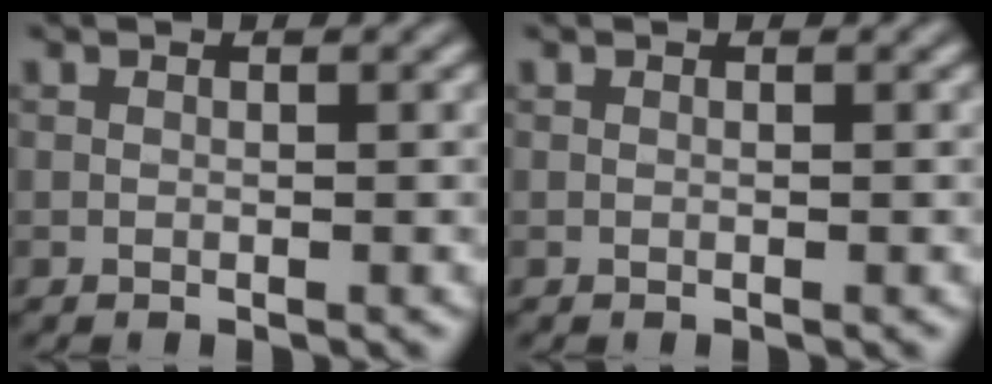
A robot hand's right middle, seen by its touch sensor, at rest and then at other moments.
{"total": 0.0}